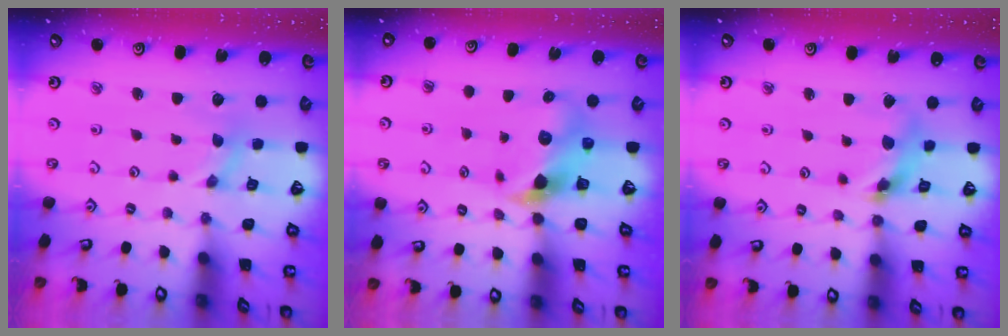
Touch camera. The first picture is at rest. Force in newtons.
{"total": 8.2, "press": 8.1, "slide": 1.3}
{"total": 9.2, "press": 9.2, "slide": 1.0}